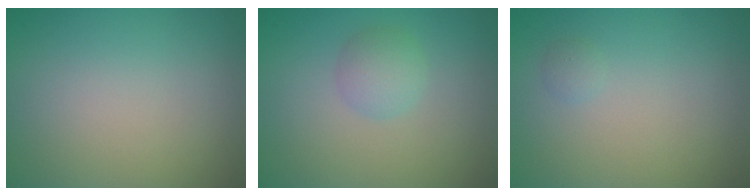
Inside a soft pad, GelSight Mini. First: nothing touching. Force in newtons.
{"total": 2.1, "press": 2.1, "slide": 0.0}
{"total": 0.6, "press": 0.6, "slide": 0.0}